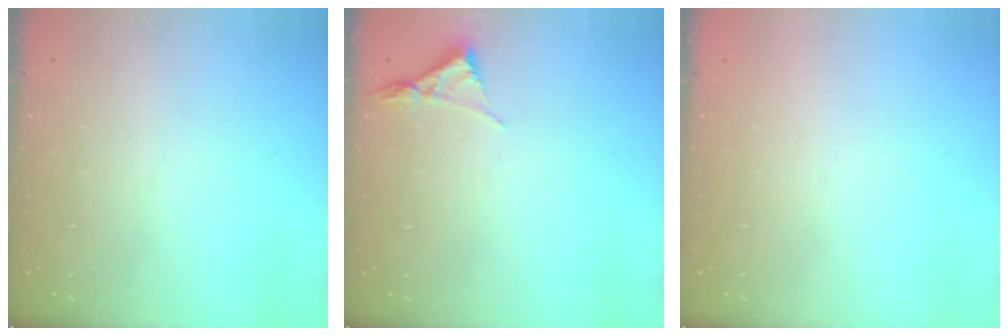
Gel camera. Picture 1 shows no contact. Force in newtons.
{"total": 3.1, "press": 3.1, "slide": 0.5}
{"total": 1.6, "press": 1.6, "slide": 0.1}